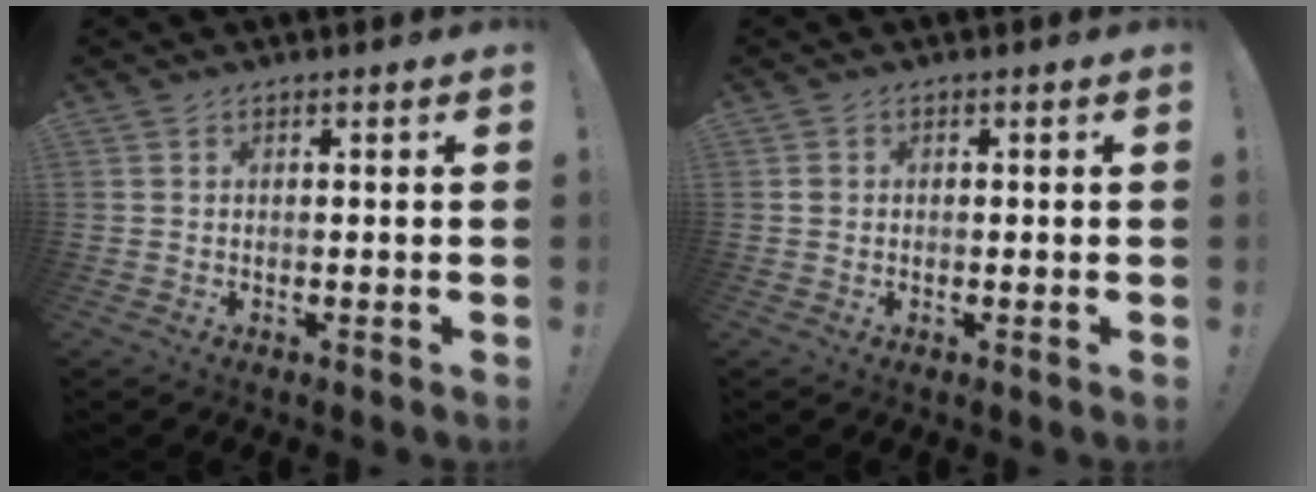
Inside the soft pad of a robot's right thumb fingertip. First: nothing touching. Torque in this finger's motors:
{"motor_torque": [-0.10, 0.06, 0.15, -0.17, 0.00]}